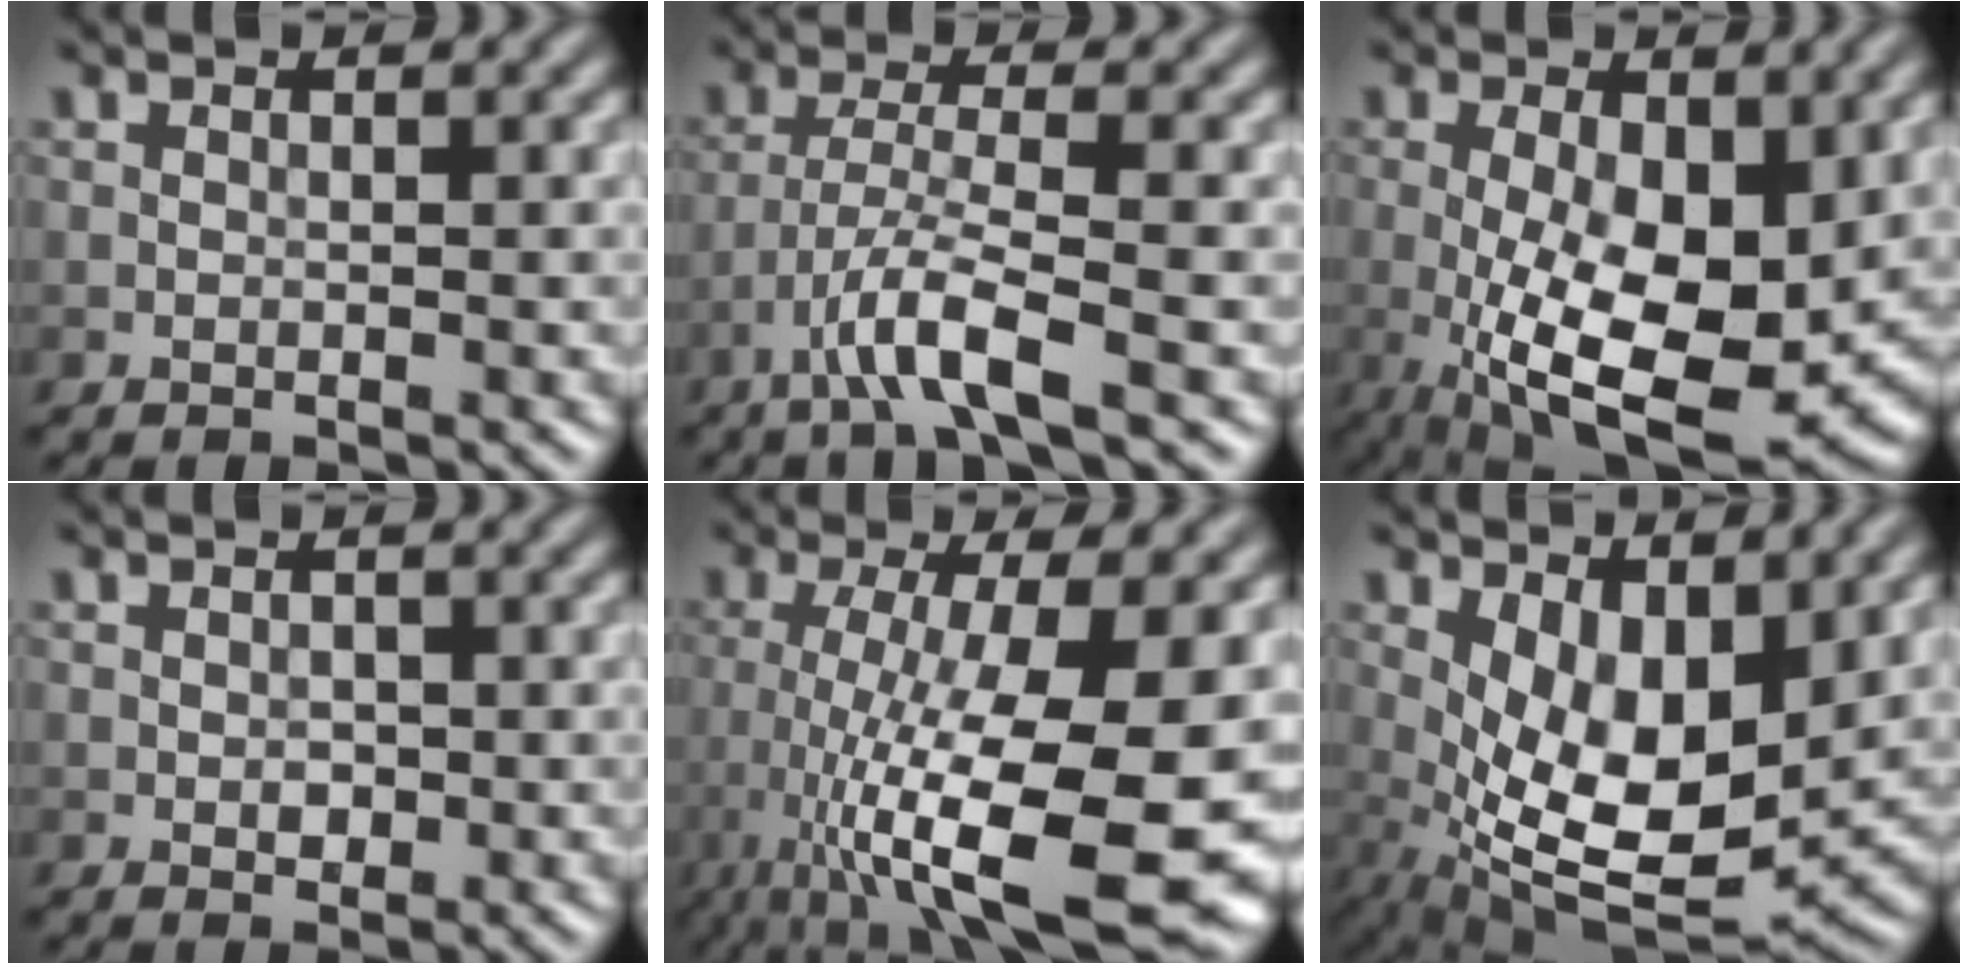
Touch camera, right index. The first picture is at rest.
{"total": 4.5, "force": [-2.6, 0.4, 3.6], "torque": [-0.067, 0.007, -0.060]}
{"total": 12.9, "force": [-2.2, 5.7, 11.4], "torque": [-0.193, -0.023, -0.031]}
{"total": 1.2, "force": [-0.1, 0.9, 0.9], "torque": [-0.013, -0.003, -0.002]}
{"total": 13.9, "force": [-3.5, 4.1, 12.8], "torque": [-0.211, -0.024, -0.054]}
{"total": 9.4, "force": [0.7, 4.6, 8.2], "torque": [-0.153, -0.022, 0.020]}